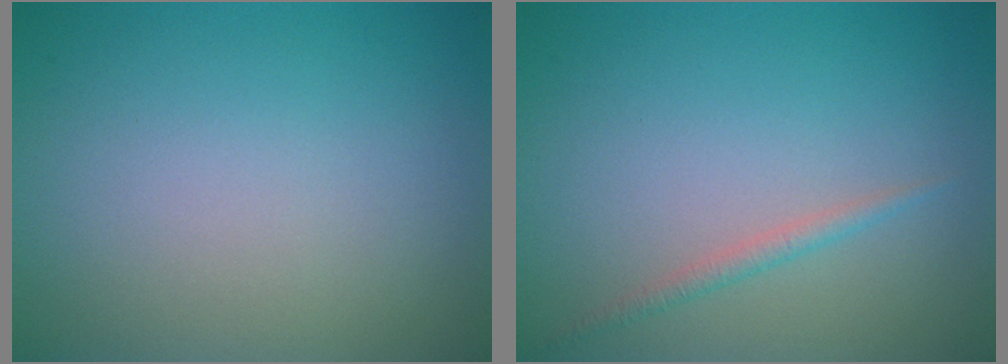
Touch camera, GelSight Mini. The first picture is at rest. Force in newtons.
{"total": 1.1, "press": 1.1, "slide": 0.0}